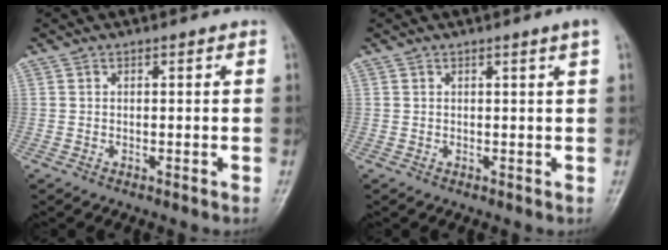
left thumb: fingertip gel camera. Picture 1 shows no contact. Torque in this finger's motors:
{"motor_torque": [-0.24, -0.08, -0.05, 0.38, 0.07]}